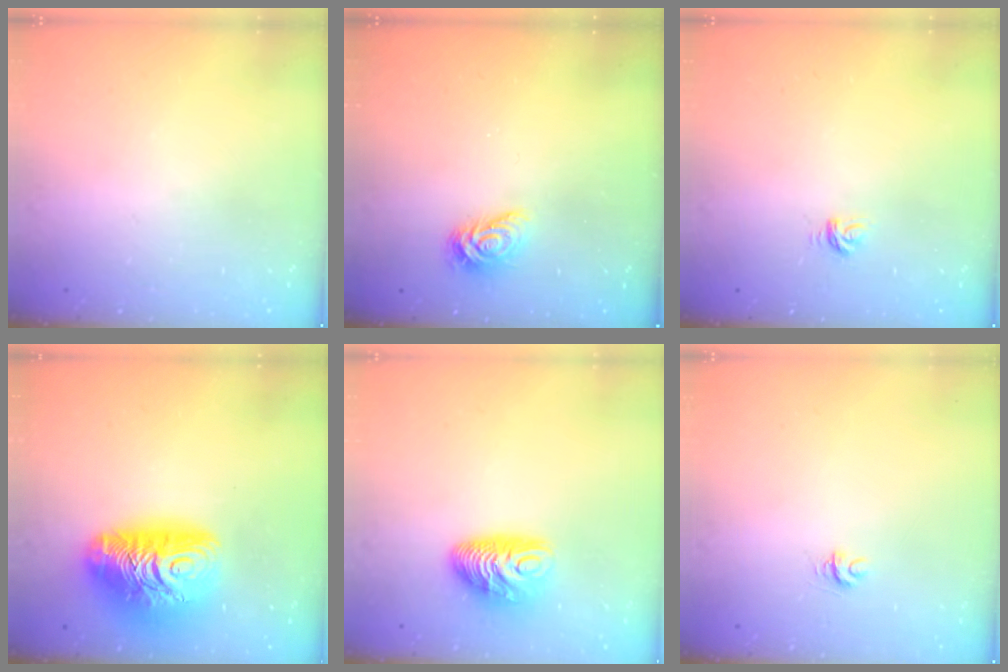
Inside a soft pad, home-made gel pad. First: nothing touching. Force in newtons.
{"total": 6.0, "press": 6.0, "slide": 0.3}
{"total": 3.2, "press": 3.2, "slide": 0.2}
{"total": 18.0, "press": 17.9, "slide": 1.4}
{"total": 8.9, "press": 8.9, "slide": 0.3}
{"total": 4.0, "press": 4.0, "slide": 0.4}